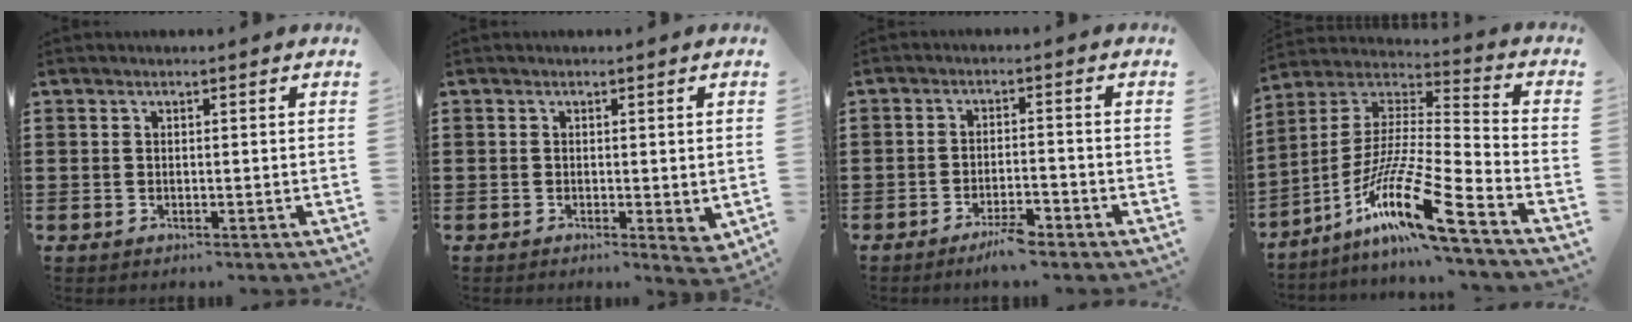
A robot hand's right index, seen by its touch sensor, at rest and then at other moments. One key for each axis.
{"total": 1.4, "fx": -0.3, "fy": 0.6, "fz": 1.2, "tx": -0.022, "ty": -0.001, "tz": -0.004}
{"total": 3.5, "fx": -2.7, "fy": 0.4, "fz": 2.1, "tx": -0.042, "ty": 0.001, "tz": -0.052}
{"total": 16.2, "fx": -10.8, "fy": 1.4, "fz": 12.0, "tx": -0.243, "ty": 0.005, "tz": -0.203}